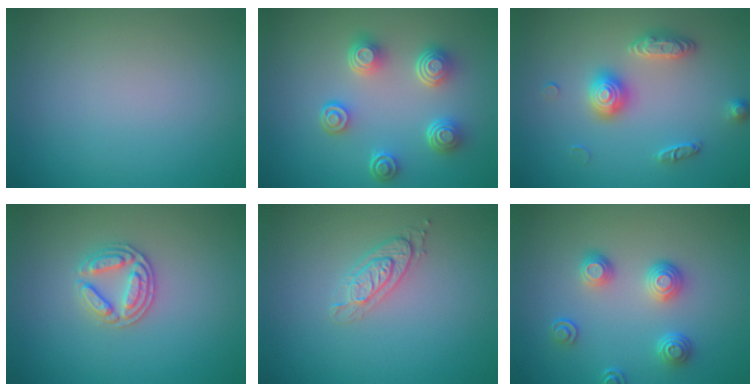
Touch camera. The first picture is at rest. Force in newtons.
{"total": 4.7, "press": 3.6, "slide": 3.1}
{"total": 3.0, "press": 3.0, "slide": 0.4}
{"total": 2.8, "press": 2.7, "slide": 0.7}
{"total": 2.0, "press": 1.9, "slide": 0.4}
{"total": 3.4, "press": 2.8, "slide": 1.9}